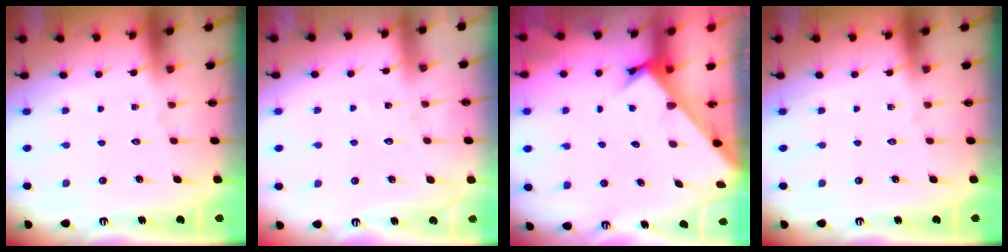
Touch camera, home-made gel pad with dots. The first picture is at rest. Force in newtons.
{"total": 4.8, "press": 4.8, "slide": 0.5}
{"total": 2.6, "press": 2.6, "slide": 0.2}
{"total": 0.0}